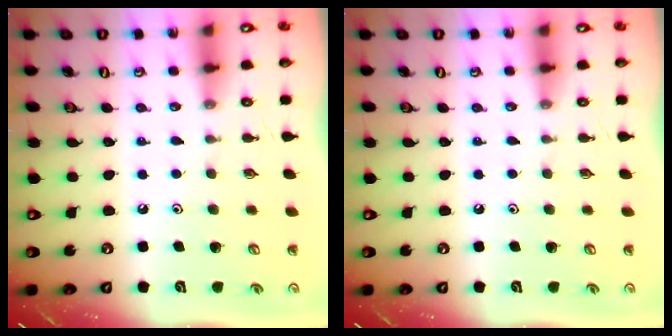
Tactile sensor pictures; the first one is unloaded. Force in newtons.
{"total": 0.0}